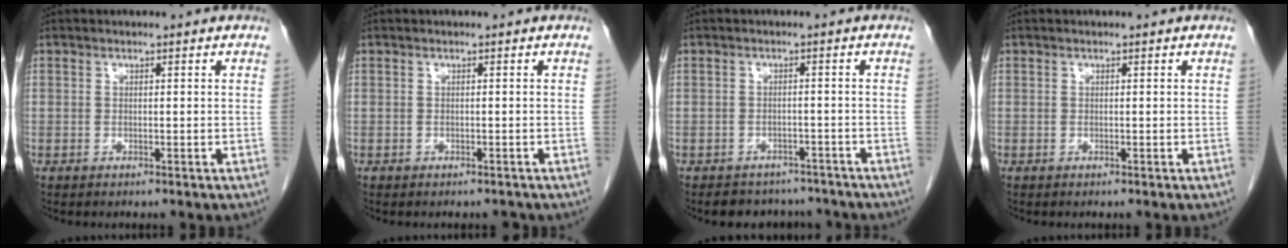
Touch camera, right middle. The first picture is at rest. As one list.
[{"total": 1.1, "force": [-0.9, 0.6, 0.1], "torque": [-0.002, 0.002, -0.014]}, {"total": 7.3, "force": [-6.5, 3.3, 0.8], "torque": [-0.002, 0.010, -0.076]}, {"total": 0.0}]